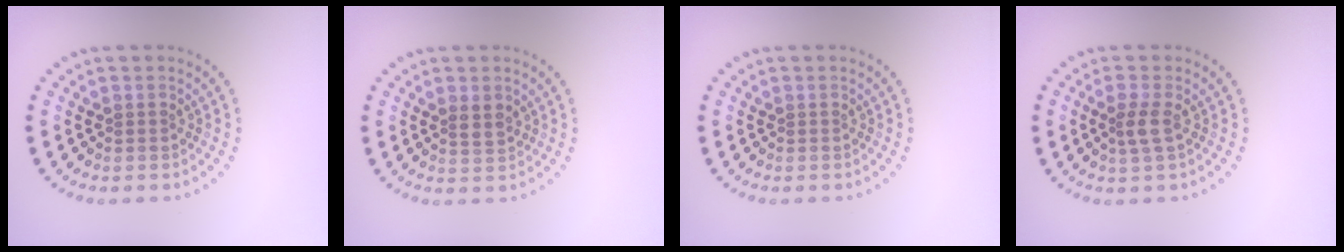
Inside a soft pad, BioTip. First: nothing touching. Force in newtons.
{"total": 1.5, "press": 1.4, "slide": 0.5}
{"total": 0.0}
{"total": 1.8, "press": 1.5, "slide": 1.0}